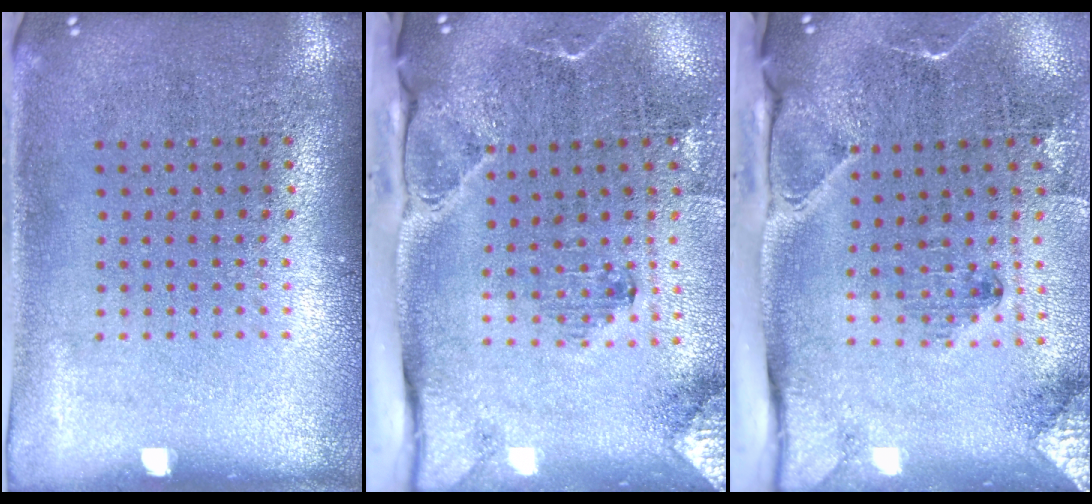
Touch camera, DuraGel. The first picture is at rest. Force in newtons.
{"total": 3.1, "press": 2.3, "slide": 2.1}
{"total": 3.3, "press": 2.3, "slide": 2.3}